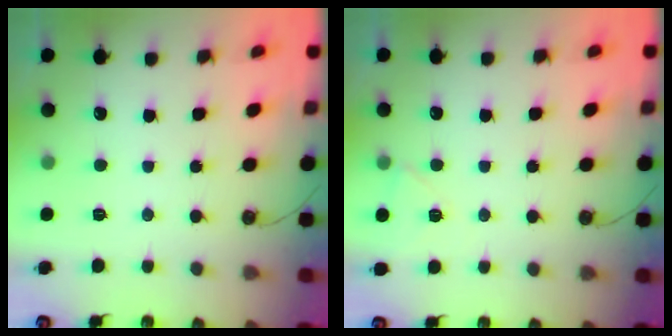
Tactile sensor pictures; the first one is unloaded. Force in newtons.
{"total": 5.7, "press": 5.2, "slide": 2.3}